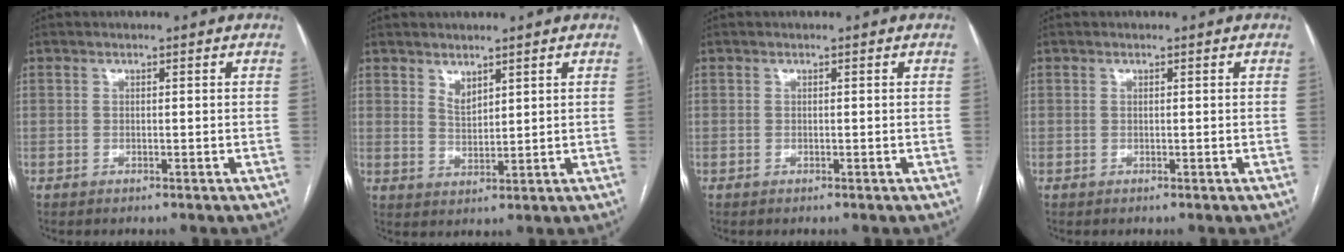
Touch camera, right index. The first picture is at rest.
{"total": 3.1, "force": [2.3, 1.8, 1.2], "torque": [-0.020, -0.005, 0.050]}
{"total": 0.0}
{"total": 0.0}